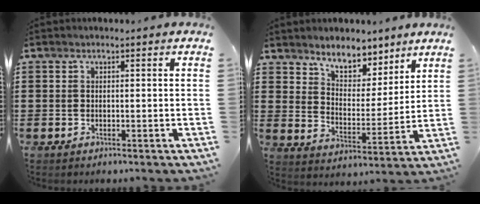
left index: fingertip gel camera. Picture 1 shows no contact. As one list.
[{"total": 6.7, "force": [6.0, 2.7, 1.5], "torque": [-0.044, -0.031, 0.106]}]